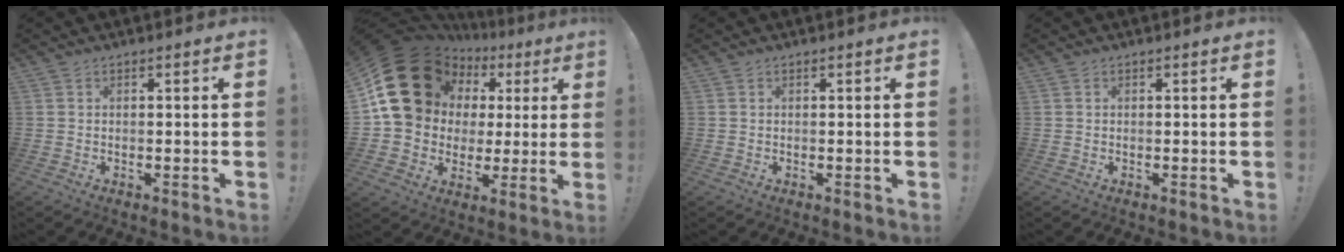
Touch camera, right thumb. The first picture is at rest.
{"total": 22.1, "force": [7.8, 17.2, 11.6], "torque": [-0.185, -0.041, 0.181]}
{"total": 0.0}
{"total": 0.0}